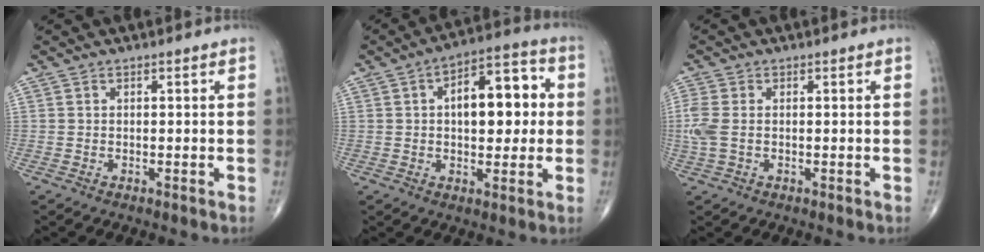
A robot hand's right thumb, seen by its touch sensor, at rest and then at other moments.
{"total": 13.1, "force": [1.7, 6.9, 11.0], "torque": [-0.126, 0.023, 0.019]}
{"total": 4.4, "force": [-0.2, 2.6, 3.5], "torque": [-0.116, 0.003, -0.004]}